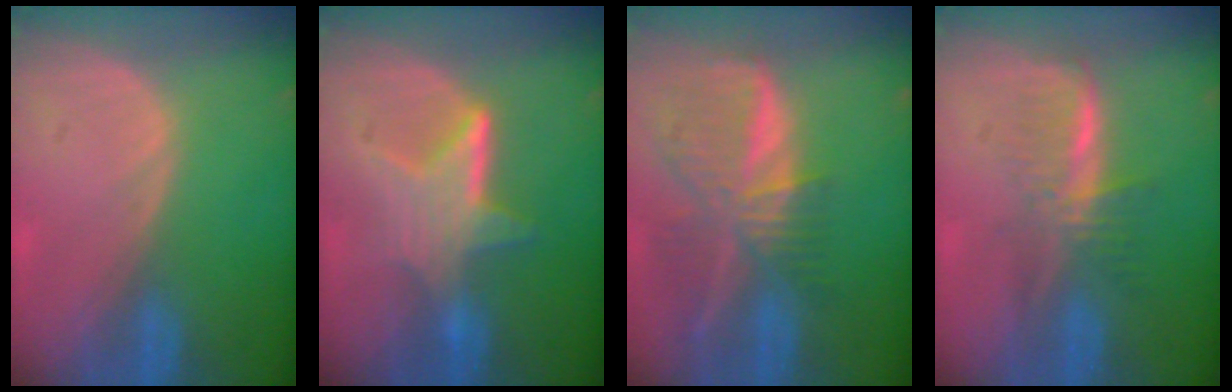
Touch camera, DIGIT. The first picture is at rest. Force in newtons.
{"total": 6.6, "press": 6.0, "slide": 2.7}
{"total": 9.5, "press": 8.3, "slide": 4.6}
{"total": 5.8, "press": 5.3, "slide": 2.3}